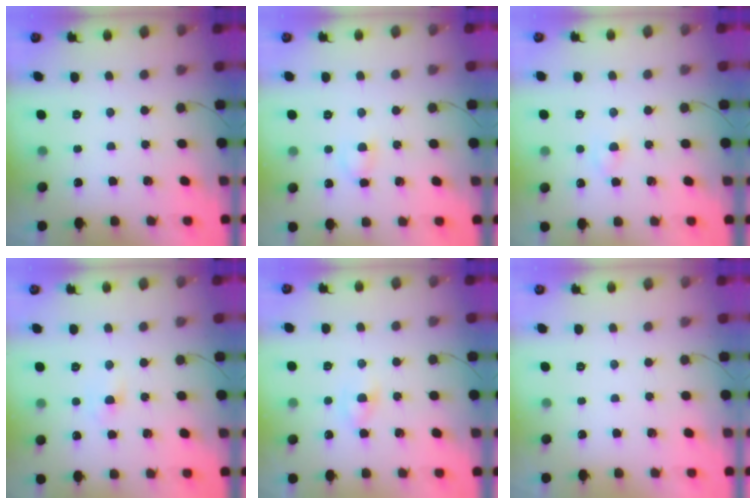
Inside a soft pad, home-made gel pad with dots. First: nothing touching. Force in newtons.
{"total": 3.8, "press": 3.6, "slide": 1.3}
{"total": 2.3, "press": 2.1, "slide": 1.0}
{"total": 2.6, "press": 2.3, "slide": 1.1}
{"total": 2.5, "press": 2.4, "slide": 0.9}
{"total": 0.0}